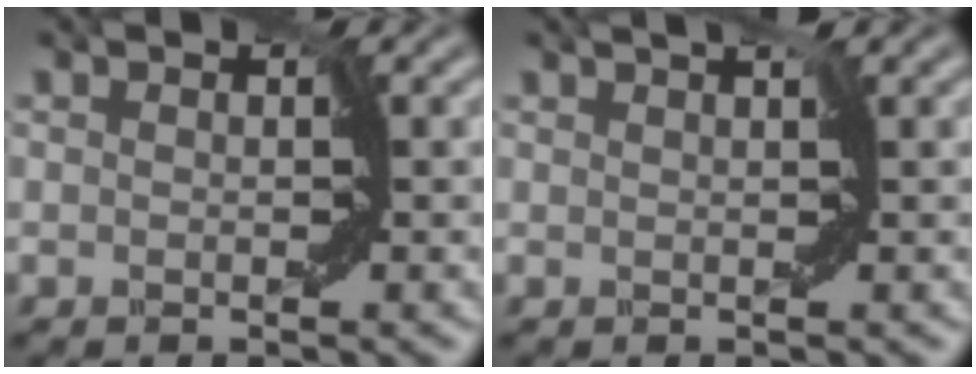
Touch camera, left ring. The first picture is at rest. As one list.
[{"total": 1.4, "force": [0.9, 0.1, 1.1], "torque": [-0.016, 0.009, 0.003]}]